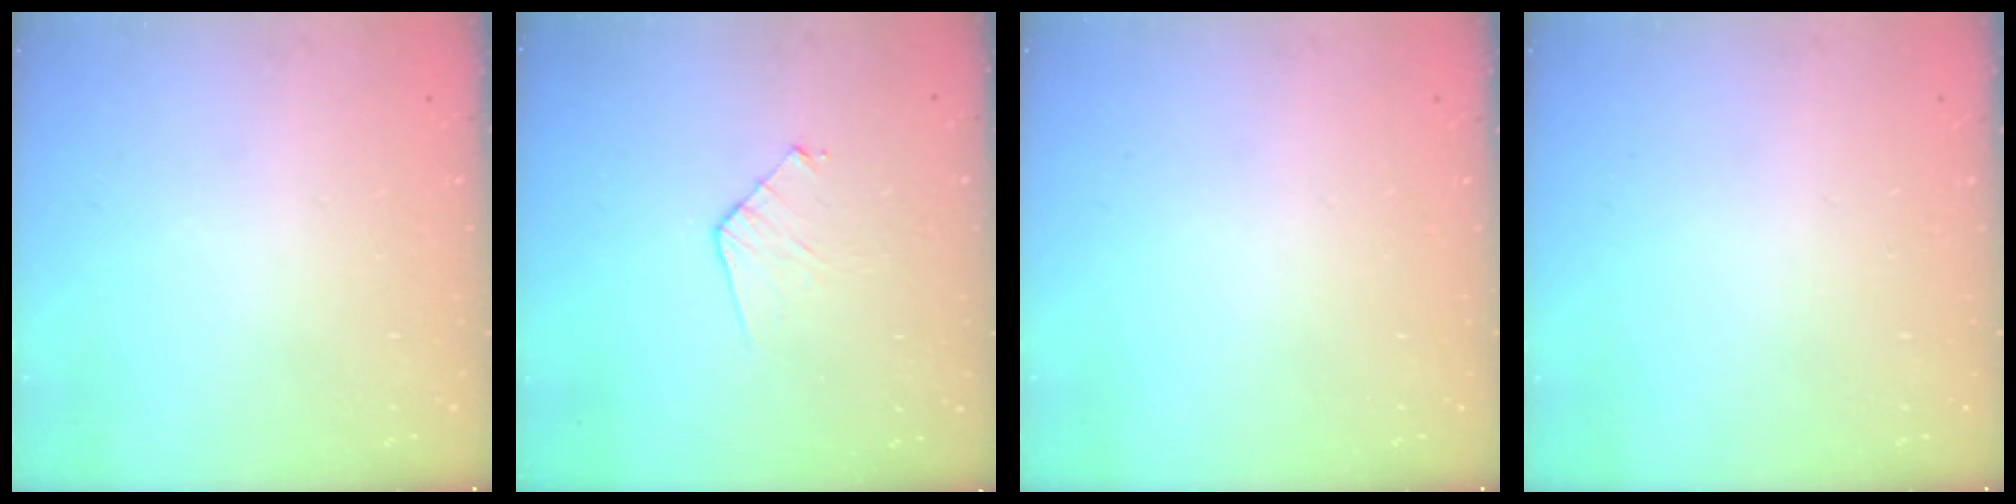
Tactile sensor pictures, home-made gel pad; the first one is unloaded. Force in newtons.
{"total": 5.9, "press": 5.9, "slide": 0.5}
{"total": 0.0}
{"total": 0.0}